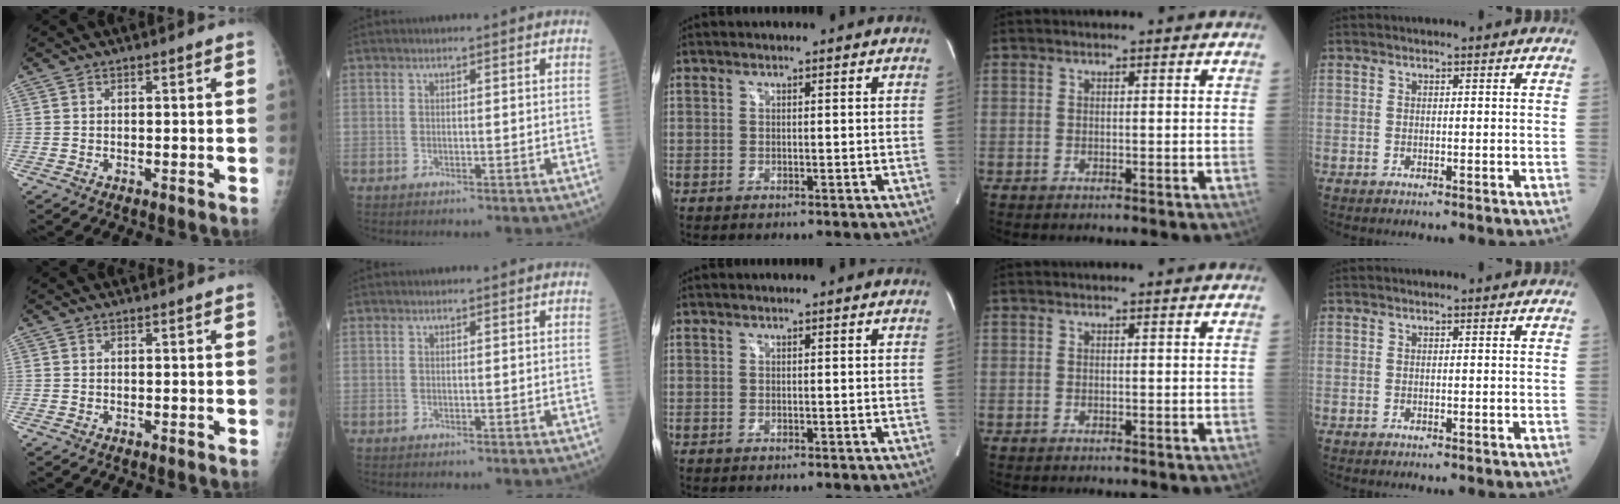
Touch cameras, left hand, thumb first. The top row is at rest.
{}